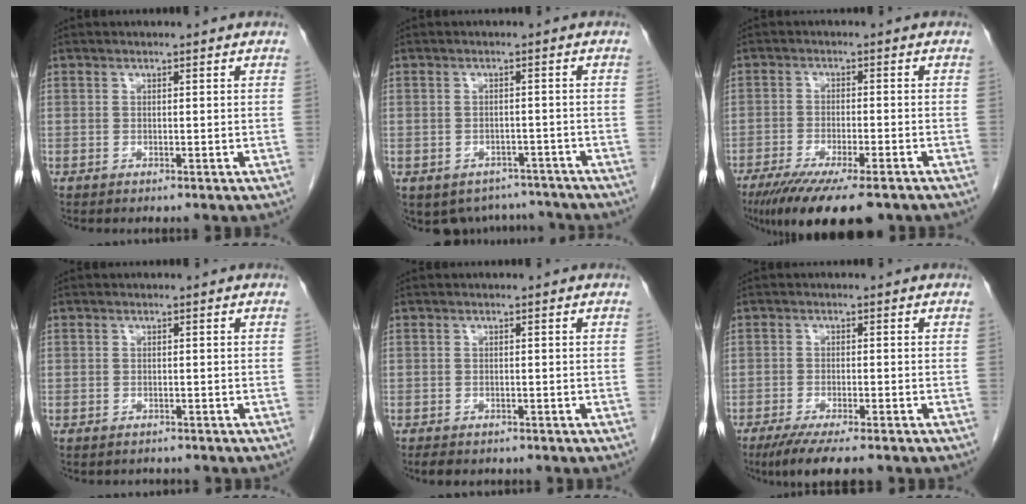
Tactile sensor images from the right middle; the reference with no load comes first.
{"total": 7.3, "force": [-6.2, 3.9, 0.6], "torque": [-0.002, 0.015, -0.073]}
{"total": 13.7, "force": [-10.3, 2.5, 8.7], "torque": [-0.131, -0.027, -0.160]}
{"total": 1.5, "force": [-1.2, 0.8, -0.2], "torque": [-0.011, 0.000, -0.020]}
{"total": 3.0, "force": [-2.4, 1.2, 1.2], "torque": [-0.023, -0.005, -0.028]}
{"total": 7.4, "force": [-5.7, 0.9, 4.6], "torque": [-0.070, -0.017, -0.088]}